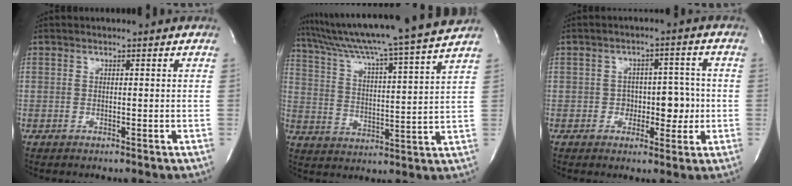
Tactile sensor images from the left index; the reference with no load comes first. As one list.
[{"total": 19.7, "force": [17.7, -2.6, 8.4], "torque": [-0.148, -0.036, 0.257]}, {"total": 5.5, "force": [-1.0, 3.6, 4.1], "torque": [-0.044, 0.017, -0.010]}]